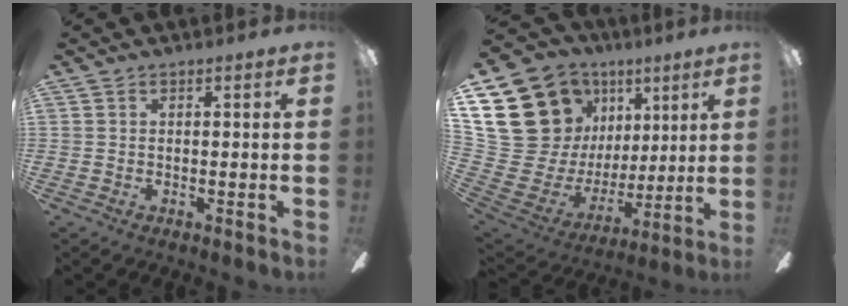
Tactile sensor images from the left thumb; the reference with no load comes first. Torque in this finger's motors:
{"motor_torque": [2.21, 2.26, 1.20, -1.57, 0.11]}